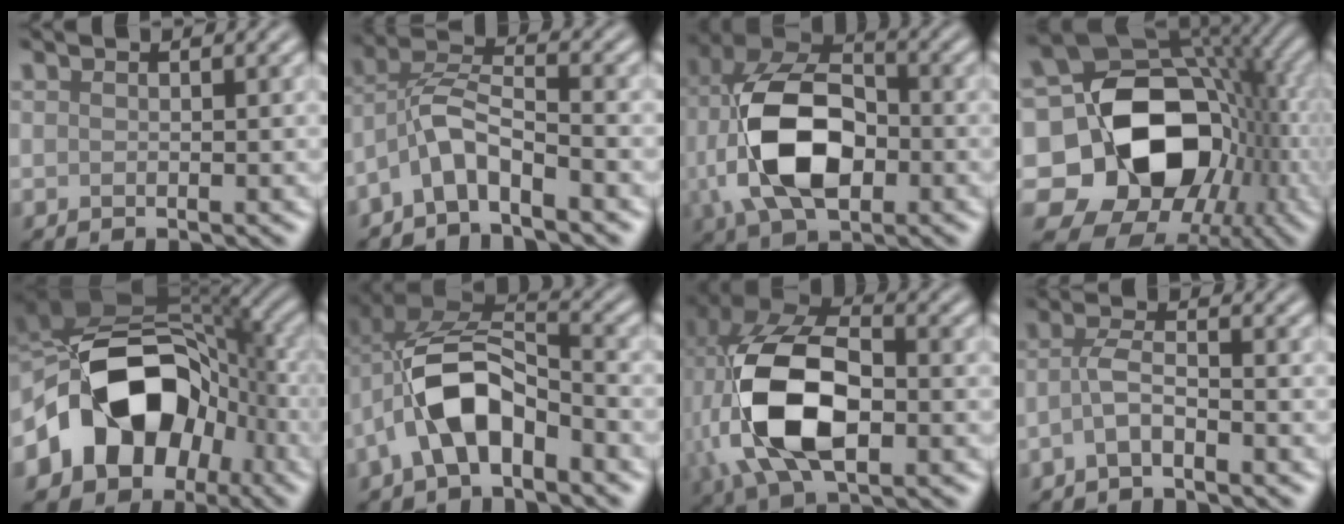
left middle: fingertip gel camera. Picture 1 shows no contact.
{"total": 4.0, "force": [-2.7, 0.9, 2.8], "torque": [-0.058, 0.015, -0.060]}
{"total": 10.6, "force": [-1.8, 6.3, 8.4], "torque": [-0.180, 0.007, -0.036]}
{"total": 16.8, "force": [-2.0, 12.6, 10.9], "torque": [-0.181, -0.008, -0.026]}
{"total": 12.7, "force": [-4.1, 9.0, 8.1], "torque": [-0.130, 0.015, -0.085]}
{"total": 8.2, "force": [-2.7, 4.4, 6.3], "torque": [-0.131, 0.015, -0.052]}
{"total": 12.4, "force": [-1.2, 7.1, 10.0], "torque": [-0.216, 0.000, -0.020]}
{"total": 2.3, "force": [-1.2, 0.6, 1.9], "torque": [-0.044, 0.011, -0.031]}